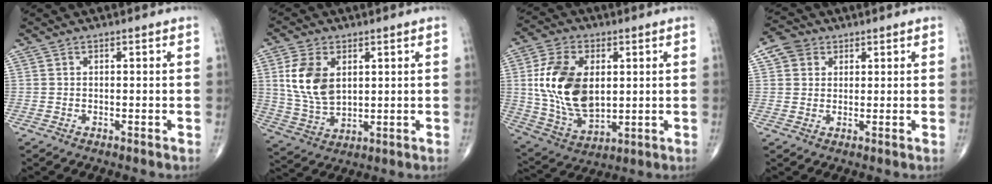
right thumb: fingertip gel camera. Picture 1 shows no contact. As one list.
[{"total": 10.9, "force": [2.9, 6.7, 8.1], "torque": [-0.151, -0.013, 0.063]}, {"total": 17.6, "force": [2.4, 10.8, 13.7], "torque": [-0.245, -0.014, 0.054]}, {"total": 5.0, "force": [2.1, 4.2, 1.7], "torque": [-0.018, 0.003, 0.037]}]